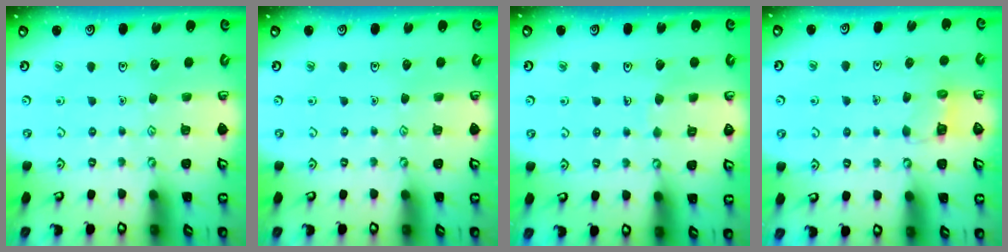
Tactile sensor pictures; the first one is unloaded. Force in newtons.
{"total": 0.0}
{"total": 3.6, "press": 3.6, "slide": 0.2}
{"total": 3.7, "press": 3.7, "slide": 0.2}